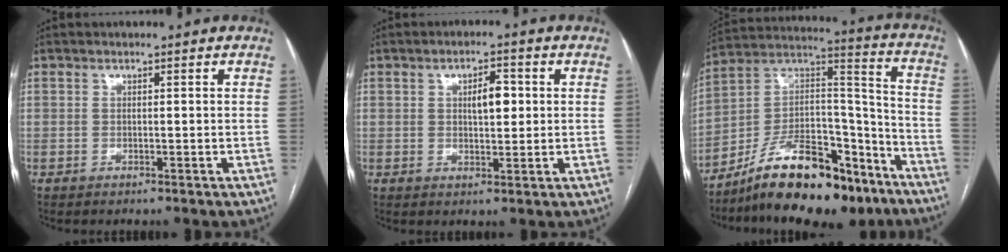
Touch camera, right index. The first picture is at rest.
{"total": 4.3, "force": [0.9, 1.7, 3.9], "torque": [-0.062, 0.006, 0.016]}
{"total": 21.4, "force": [-15.5, 7.5, 12.6], "torque": [-0.200, 0.044, -0.258]}